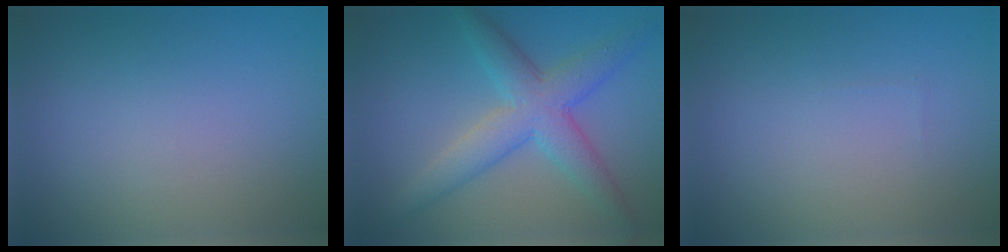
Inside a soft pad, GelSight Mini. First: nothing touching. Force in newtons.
{"total": 5.7, "press": 5.7, "slide": 0.2}
{"total": 0.0}